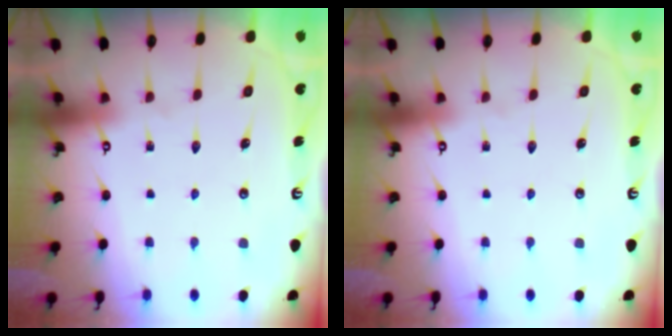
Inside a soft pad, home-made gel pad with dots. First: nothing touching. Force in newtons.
{"total": 0.0}